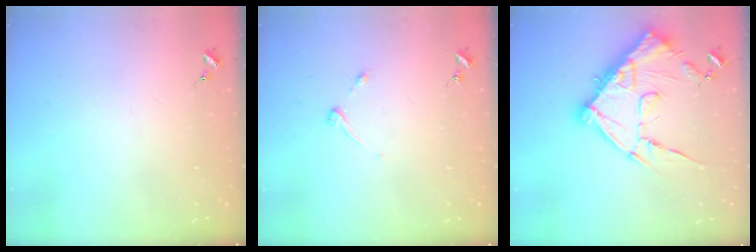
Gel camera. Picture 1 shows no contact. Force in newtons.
{"total": 3.9, "press": 3.8, "slide": 0.6}
{"total": 17.2, "press": 17.2, "slide": 1.3}